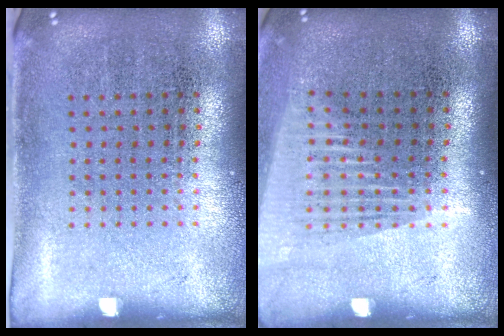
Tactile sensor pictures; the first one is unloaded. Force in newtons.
{"total": 1.4, "press": 1.2, "slide": 0.8}